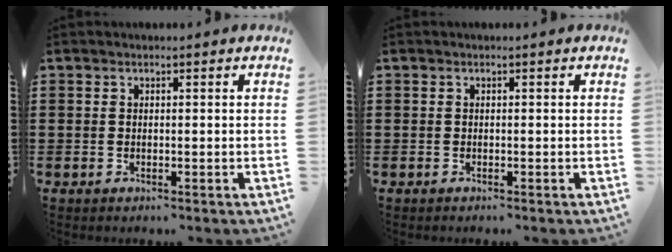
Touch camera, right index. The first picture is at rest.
{"total": 0.0}